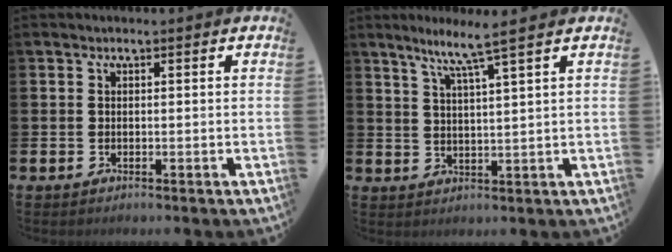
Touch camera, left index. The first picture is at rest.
{"total": 5.3, "force": [4.2, -0.8, 3.1], "torque": [-0.075, -0.019, 0.068]}